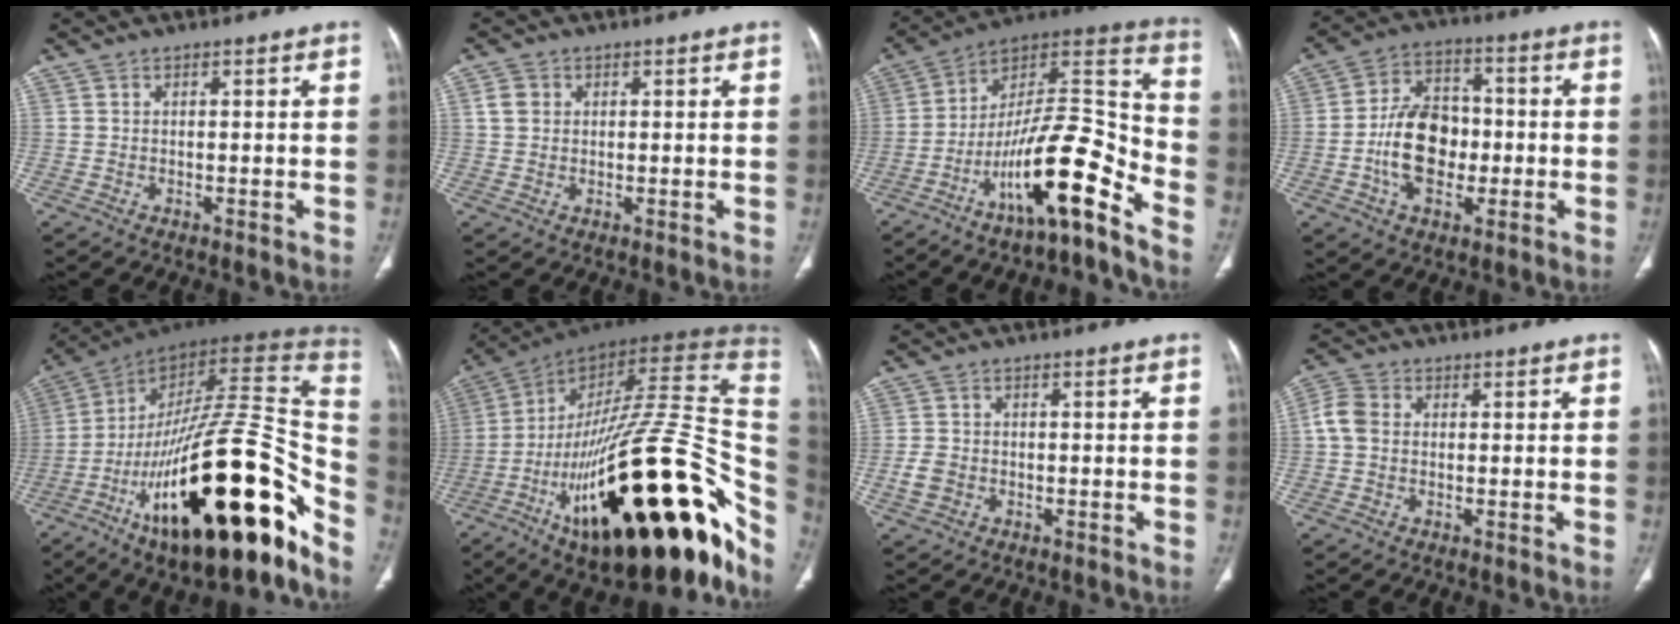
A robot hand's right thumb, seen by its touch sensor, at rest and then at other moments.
{"total": 2.8, "force": [0.6, 2.4, 1.3], "torque": [-0.016, 0.005, 0.011]}
{"total": 18.0, "force": [-10.5, 4.2, 14.0], "torque": [-0.227, 0.096, -0.178]}
{"total": 13.0, "force": [-2.2, 8.7, 9.4], "torque": [-0.140, 0.024, -0.043]}
{"total": 39.8, "force": [-16.2, 12.6, 34.1], "torque": [-0.434, 0.068, -0.255]}
{"total": 48.1, "force": [-13.0, 17.0, 43.0], "torque": [-0.552, 0.074, -0.202]}
{"total": 3.1, "force": [-1.1, 2.4, 1.7], "torque": [-0.035, 0.008, -0.018]}
{"total": 4.4, "force": [0.1, 3.5, 2.6], "torque": [-0.058, 0.014, -0.005]}